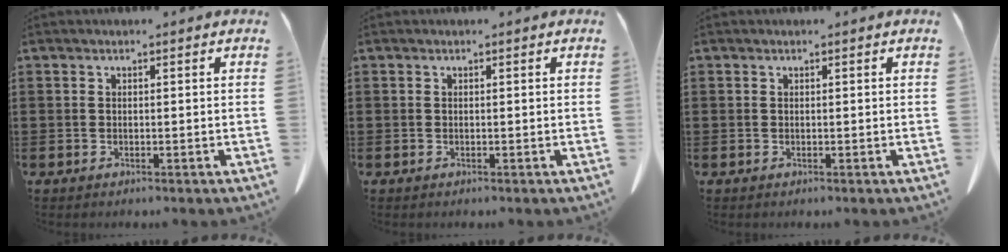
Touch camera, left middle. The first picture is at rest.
{"total": 0.0}
{"total": 0.0}